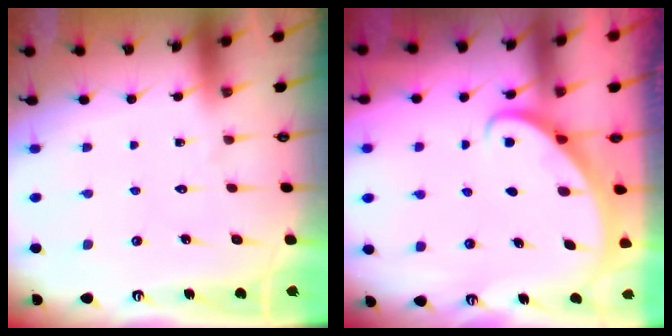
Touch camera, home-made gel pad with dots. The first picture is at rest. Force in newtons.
{"total": 2.7, "press": 2.7, "slide": 0.2}